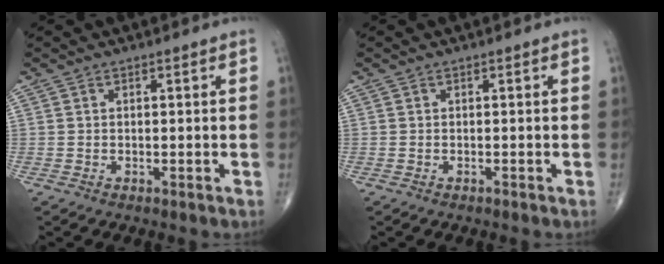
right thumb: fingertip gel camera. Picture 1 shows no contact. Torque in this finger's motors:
{"motor_torque": [-0.16, 0.21, -0.15, -0.07, 0.00]}